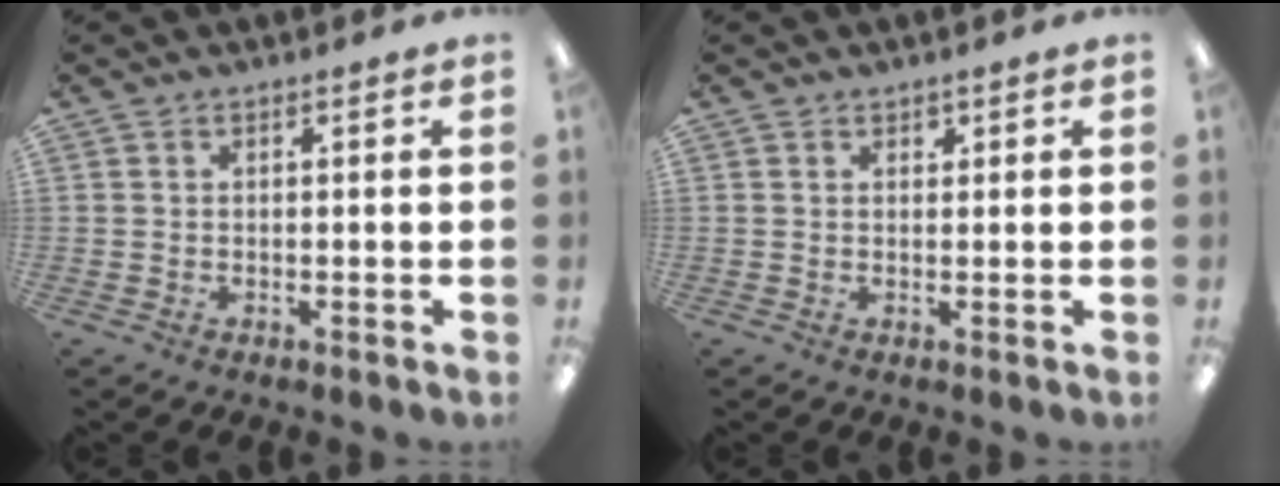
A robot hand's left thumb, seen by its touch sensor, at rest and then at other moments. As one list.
[{"total": 0.9, "force": [0.7, 0.4, 0.2], "torque": [0.003, -0.002, 0.012]}]